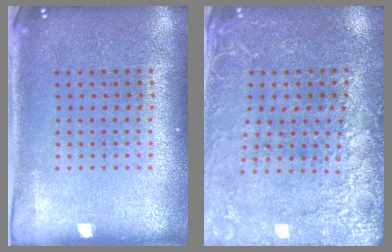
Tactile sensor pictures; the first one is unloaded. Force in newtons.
{"total": 2.9, "press": 2.8, "slide": 0.4}